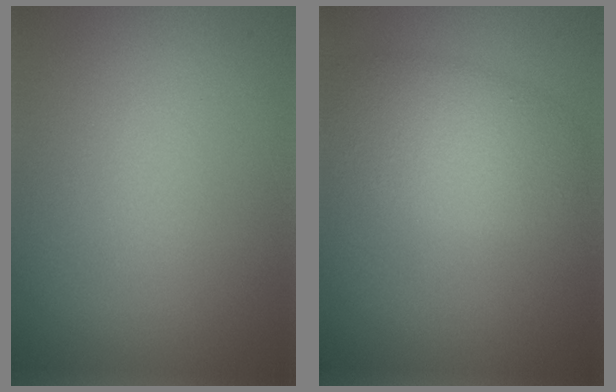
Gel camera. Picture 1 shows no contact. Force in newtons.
{"total": 4.6, "press": 4.6, "slide": 0.2}